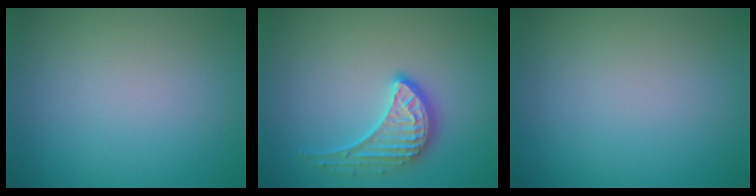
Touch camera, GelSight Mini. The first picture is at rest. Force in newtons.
{"total": 3.5, "press": 3.0, "slide": 1.7}
{"total": 0.0}